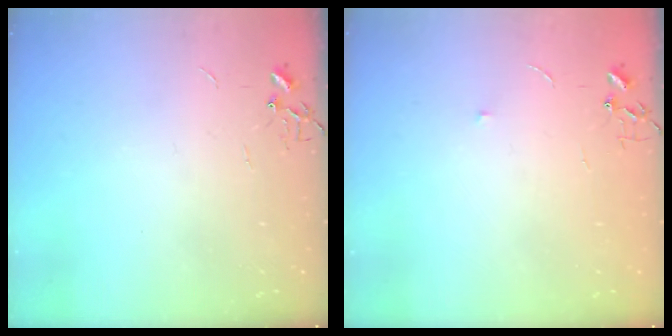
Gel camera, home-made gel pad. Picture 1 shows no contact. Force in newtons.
{"total": 3.9, "press": 3.7, "slide": 1.1}